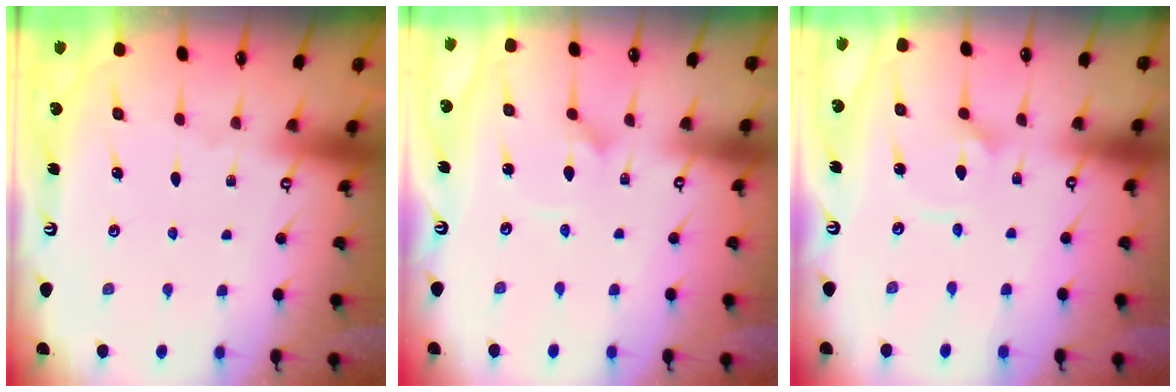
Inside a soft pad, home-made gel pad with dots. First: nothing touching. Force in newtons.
{"total": 2.0, "press": 2.0, "slide": 0.0}
{"total": 2.3, "press": 2.2, "slide": 0.7}